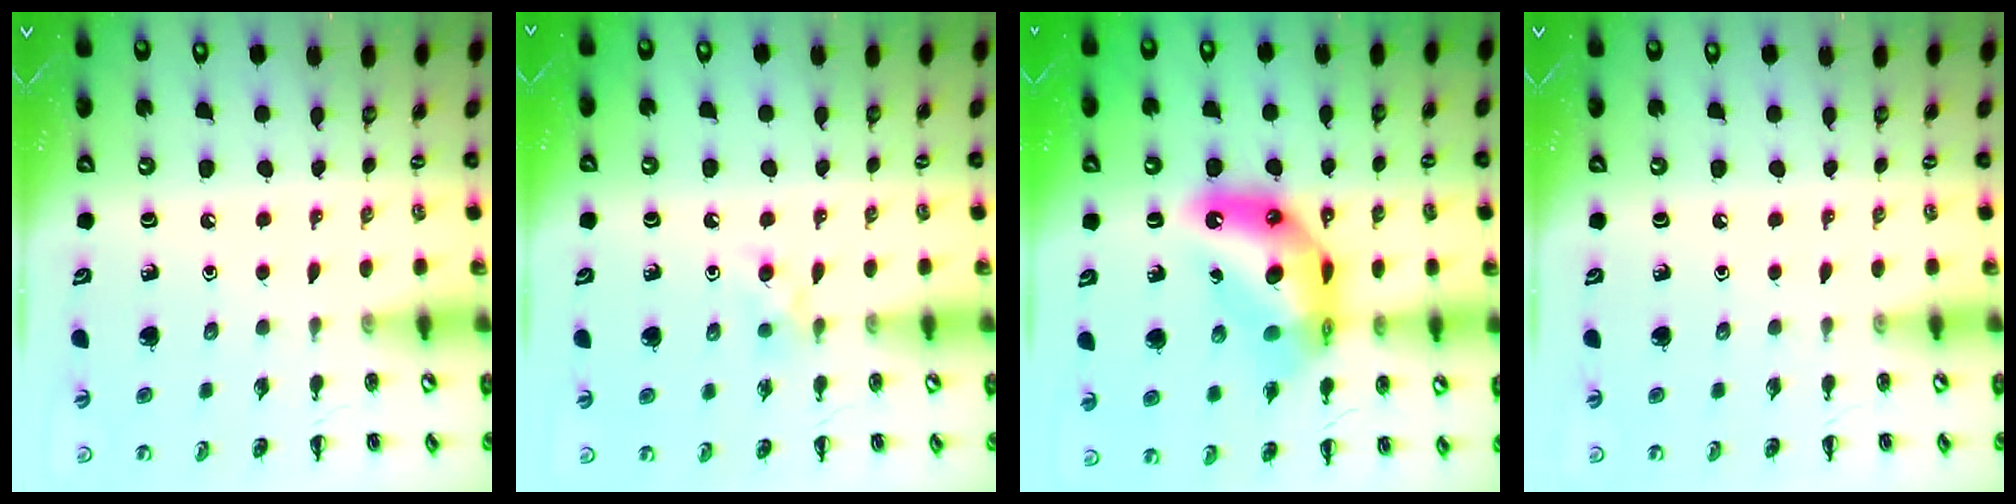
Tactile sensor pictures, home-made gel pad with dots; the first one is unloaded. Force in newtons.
{"total": 4.4, "press": 3.9, "slide": 2.0}
{"total": 14.0, "press": 13.4, "slide": 3.9}
{"total": 0.0}